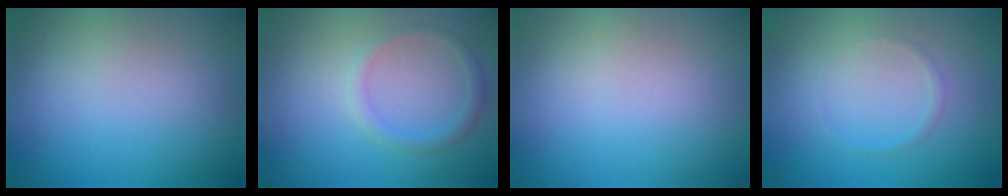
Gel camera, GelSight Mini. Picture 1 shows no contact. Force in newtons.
{"total": 1.5, "press": 1.5, "slide": 0.1}
{"total": 0.0}
{"total": 0.6, "press": 0.6, "slide": 0.0}